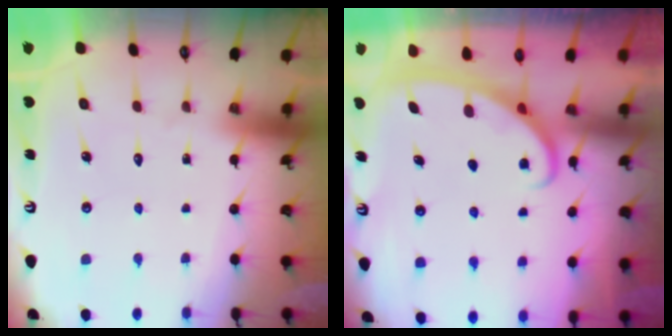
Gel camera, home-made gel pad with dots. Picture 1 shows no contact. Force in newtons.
{"total": 3.0, "press": 2.9, "slide": 0.4}